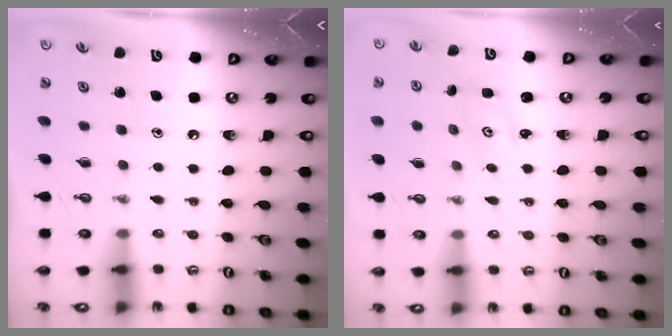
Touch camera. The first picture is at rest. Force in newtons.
{"total": 1.6, "press": 1.6, "slide": 0.3}